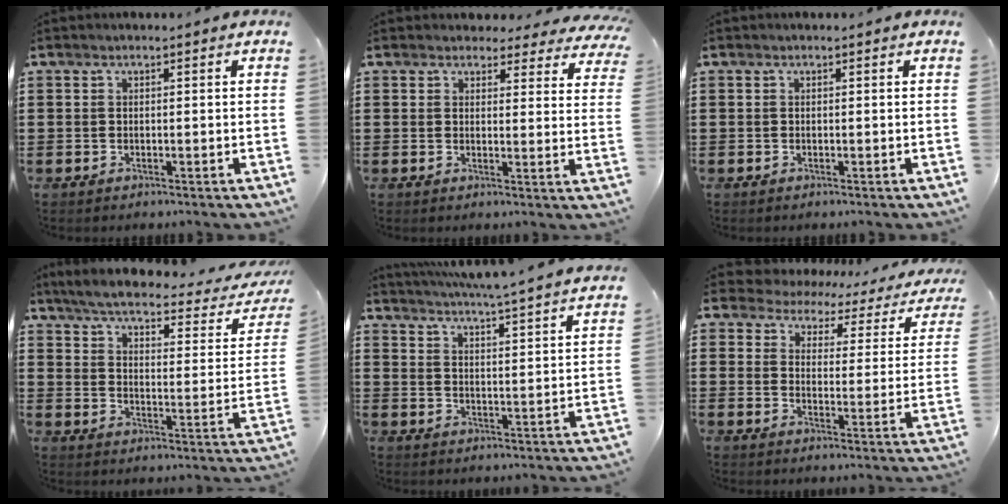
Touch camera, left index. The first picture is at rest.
{"total": 3.4, "force": [3.2, 1.0, 0.7], "torque": [-0.020, -0.011, 0.057]}
{"total": 0.0}
{"total": 4.4, "force": [3.8, 0.0, 2.2], "torque": [-0.065, -0.030, 0.057]}
{"total": 4.6, "force": [4.2, -1.2, 1.3], "torque": [-0.044, -0.039, 0.066]}
{"total": 3.7, "force": [3.4, 1.4, 0.2], "torque": [-0.034, -0.024, 0.053]}